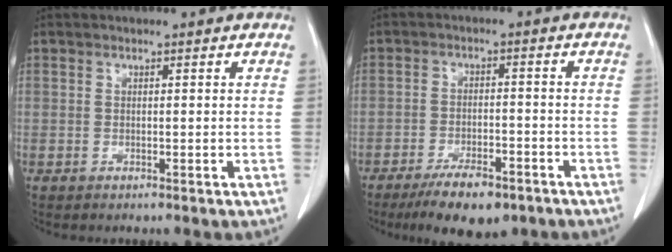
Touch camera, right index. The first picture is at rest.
{"total": 8.7, "force": [-6.2, 2.7, 5.4], "torque": [-0.087, -0.009, -0.099]}